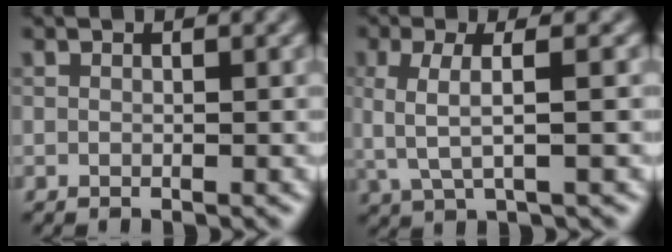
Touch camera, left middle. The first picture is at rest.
{"total": 3.6, "force": [0.2, 1.1, 3.5], "torque": [-0.070, 0.000, 0.004]}